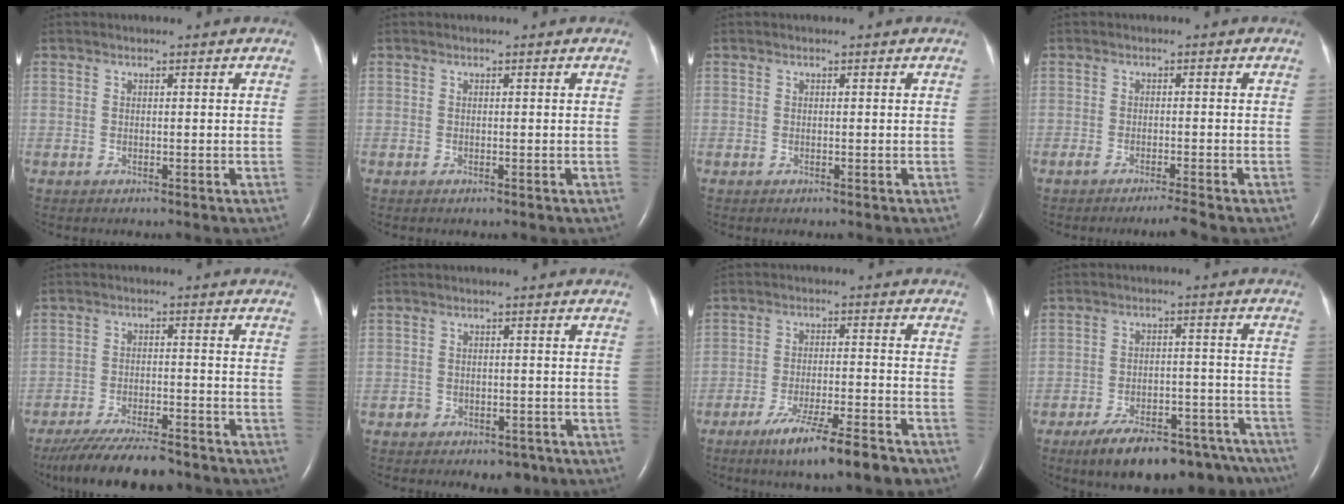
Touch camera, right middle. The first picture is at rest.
{"total": 0.0}
{"total": 0.0}
{"total": 2.5, "force": [-2.1, -0.7, 1.2], "torque": [-0.030, -0.006, -0.040]}
{"total": 13.1, "force": [-11.4, 2.1, 5.9], "torque": [-0.103, -0.016, -0.176]}
{"total": 3.8, "force": [-2.6, 2.6, 0.9], "torque": [-0.002, 0.012, -0.030]}
{"total": 10.7, "force": [-7.7, 0.9, 7.4], "torque": [-0.118, -0.020, -0.121]}
{"total": 18.8, "force": [-15.4, 6.8, 8.5], "torque": [-0.076, 0.028, -0.207]}